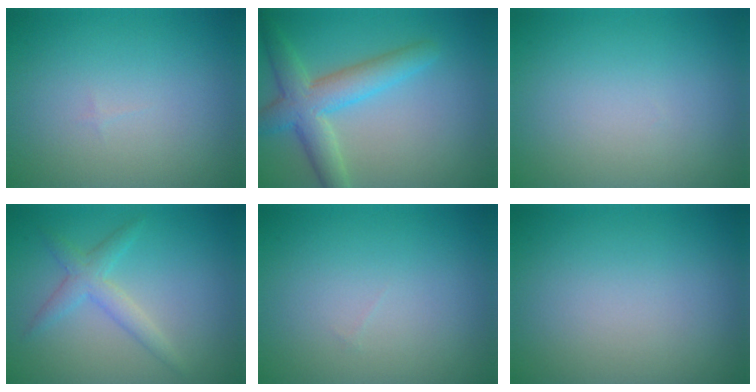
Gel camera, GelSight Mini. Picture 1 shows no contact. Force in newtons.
{"total": 5.0, "press": 5.0, "slide": 0.2}
{"total": 0.0}
{"total": 2.4, "press": 2.4, "slide": 0.2}
{"total": 0.0}
{"total": 0.0}